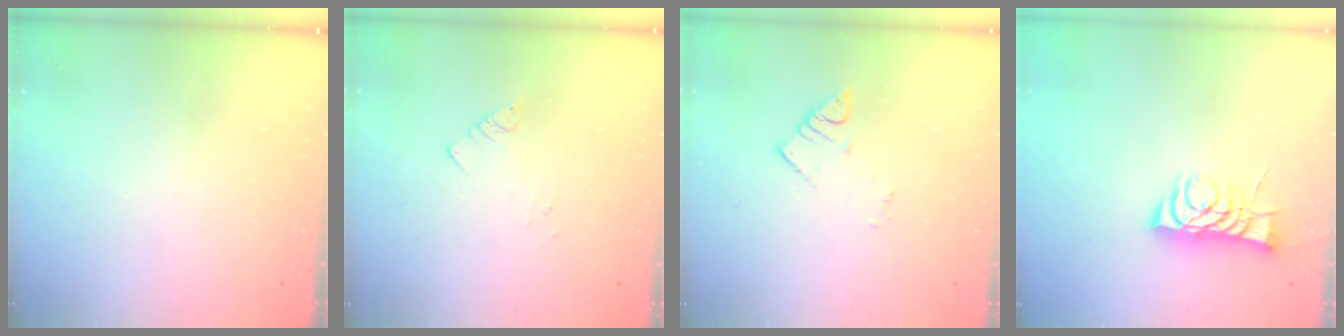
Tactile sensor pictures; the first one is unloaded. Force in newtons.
{"total": 1.8, "press": 1.8, "slide": 0.2}
{"total": 2.7, "press": 2.7, "slide": 0.4}
{"total": 7.8, "press": 7.7, "slide": 0.6}